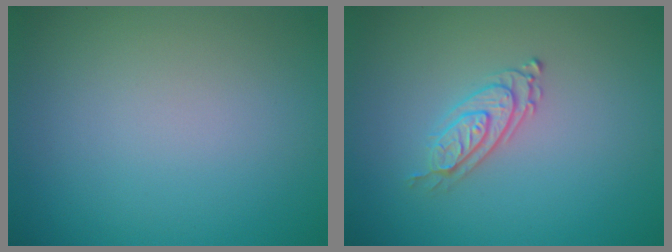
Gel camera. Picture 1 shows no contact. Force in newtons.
{"total": 2.4, "press": 2.0, "slide": 1.4}